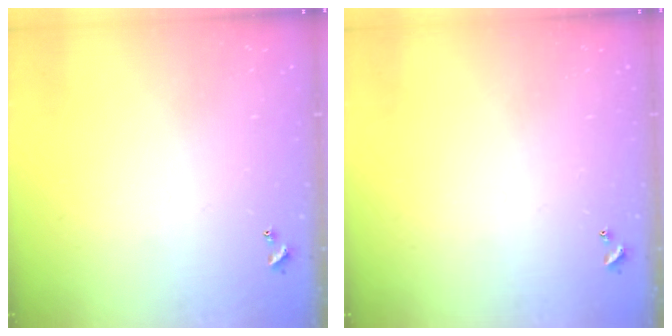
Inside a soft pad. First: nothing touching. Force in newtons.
{"total": 0.0}